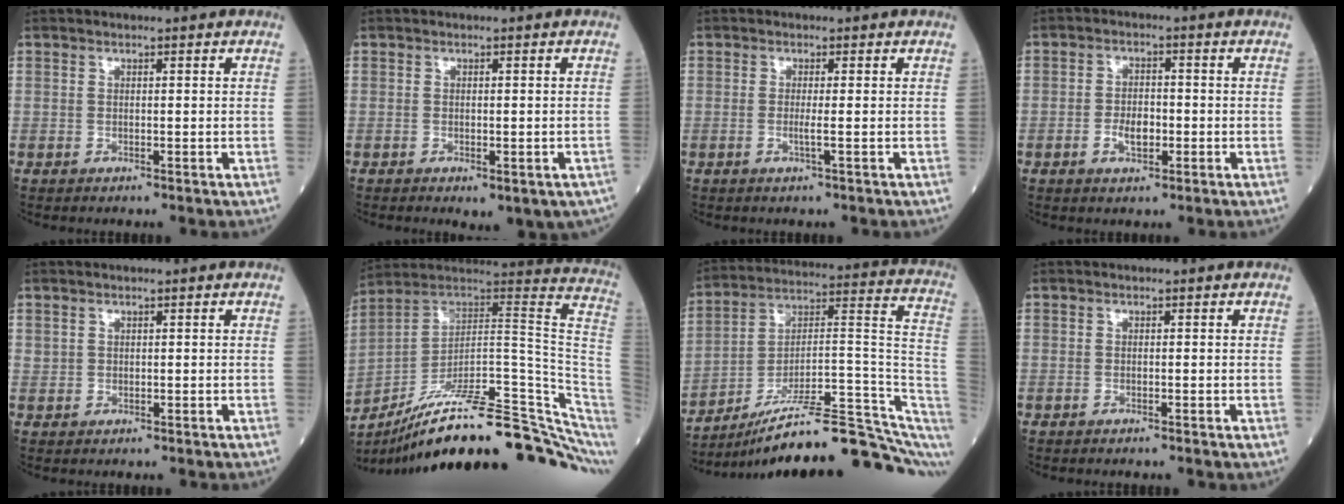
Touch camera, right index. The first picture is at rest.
{"total": 5.2, "force": [-3.3, 2.1, 3.4], "torque": [-0.032, 0.001, -0.037]}
{"total": 1.3, "force": [-0.2, -0.4, 1.2], "torque": [-0.025, -0.001, -0.006]}
{"total": 3.6, "force": [-1.1, 1.9, 2.9], "torque": [-0.053, 0.003, -0.016]}
{"total": 0.6, "force": [0.5, 0.3, 0.0], "torque": [0.002, 0.003, 0.010]}
{"total": 28.3, "force": [-19.1, 4.1, 20.4], "torque": [-0.196, 0.041, -0.285]}
{"total": 22.9, "force": [-16.9, 2.2, 15.3], "torque": [-0.149, 0.051, -0.252]}
{"total": 0.0}